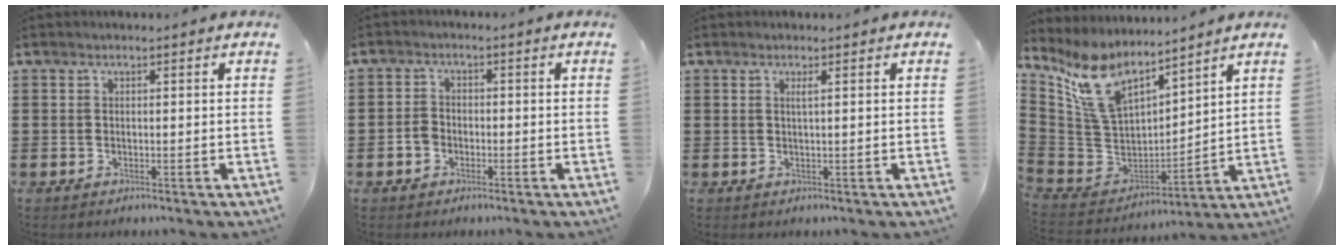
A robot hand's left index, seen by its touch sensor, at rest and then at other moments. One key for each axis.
{"total": 2.4, "fx": -0.9, "fy": 1.9, "fz": 1.2, "tx": -0.034, "ty": 0.000, "tz": -0.020}
{"total": 1.0, "fx": 0.4, "fy": -0.1, "fz": 0.9, "tx": -0.019, "ty": -0.003, "tz": 0.008}
{"total": 11.3, "fx": 8.1, "fy": 5.1, "fz": 6.1, "tx": -0.168, "ty": -0.042, "tz": 0.150}